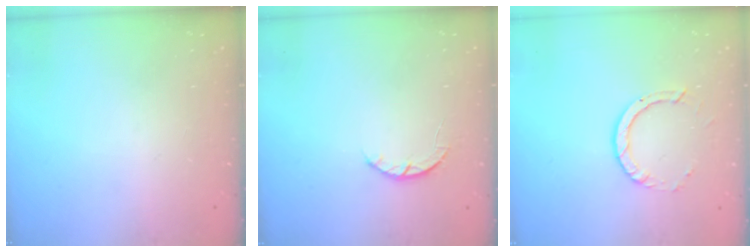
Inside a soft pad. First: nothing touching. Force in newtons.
{"total": 2.6, "press": 2.5, "slide": 0.4}
{"total": 4.7, "press": 4.7, "slide": 0.4}